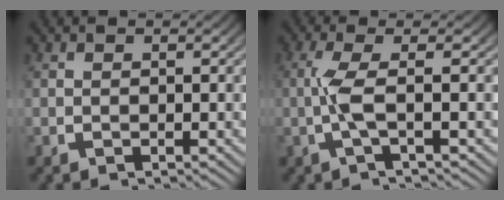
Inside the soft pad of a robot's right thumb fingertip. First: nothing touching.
{"total": 3.5, "force": [0.0, 0.4, 3.5], "torque": [-0.085, 0.000, -0.002]}